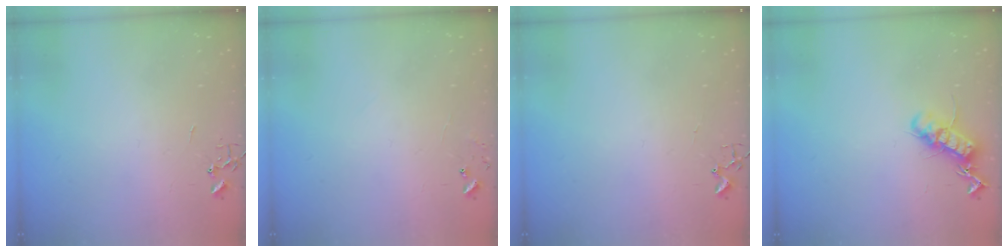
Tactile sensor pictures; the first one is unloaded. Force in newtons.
{"total": 6.3, "press": 6.3, "slide": 0.5}
{"total": 1.8, "press": 1.8, "slide": 0.2}
{"total": 12.9, "press": 12.9, "slide": 0.3}